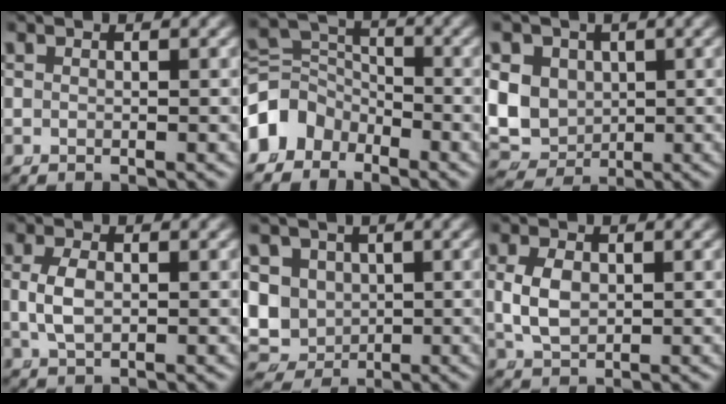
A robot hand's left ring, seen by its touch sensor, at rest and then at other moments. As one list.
[{"total": 7.7, "force": [-2.0, 6.8, 3.0], "torque": [-0.086, -0.025, -0.039]}, {"total": 11.2, "force": [-0.2, 10.4, 4.1], "torque": [-0.126, -0.042, 0.003]}, {"total": 2.5, "force": [0.0, 1.4, 2.1], "torque": [-0.057, -0.008, 0.011]}, {"total": 11.9, "force": [-0.9, 11.3, 3.9], "torque": [-0.133, -0.049, -0.009]}, {"total": 3.4, "force": [0.1, 2.5, 2.3], "torque": [-0.061, -0.013, 0.017]}]